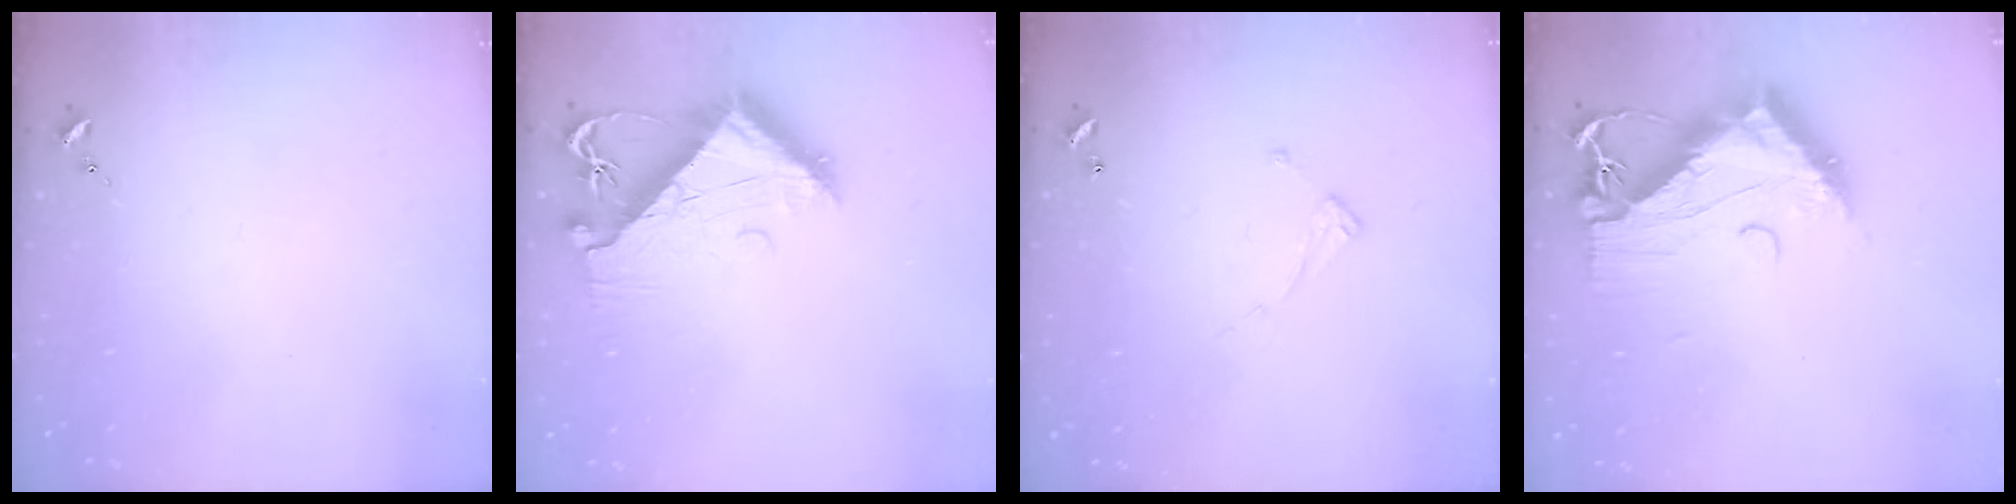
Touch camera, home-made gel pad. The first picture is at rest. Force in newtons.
{"total": 9.1, "press": 9.1, "slide": 1.1}
{"total": 6.5, "press": 6.5, "slide": 0.2}
{"total": 17.0, "press": 17.0, "slide": 1.4}